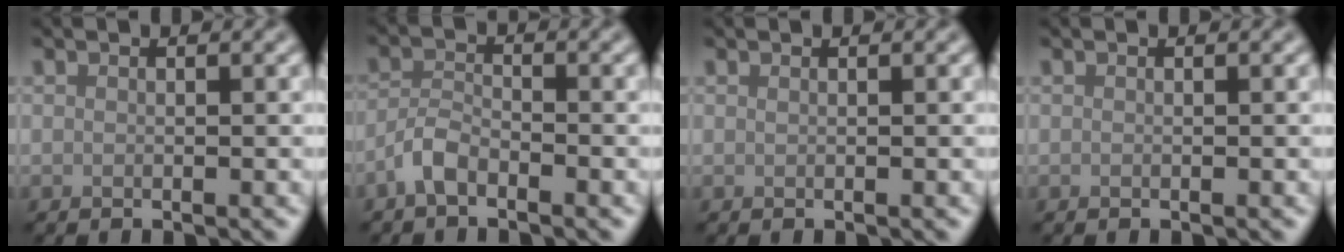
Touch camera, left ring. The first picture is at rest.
{"total": 2.4, "force": [-1.7, 0.9, 1.3], "torque": [-0.028, 0.006, -0.042]}
{"total": 0.0}
{"total": 0.0}